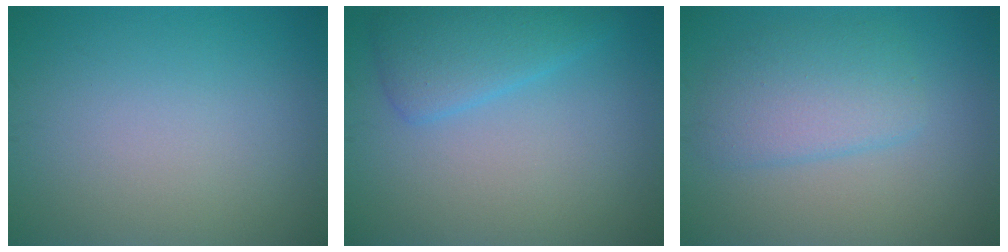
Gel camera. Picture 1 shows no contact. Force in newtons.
{"total": 3.5, "press": 3.5, "slide": 0.1}
{"total": 3.9, "press": 3.9, "slide": 0.1}